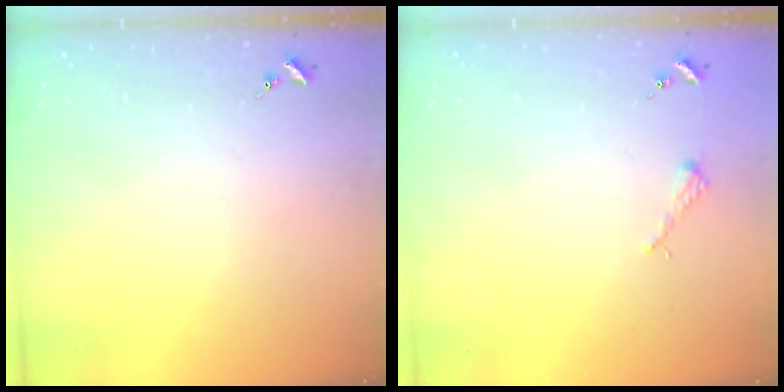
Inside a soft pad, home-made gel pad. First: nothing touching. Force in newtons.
{"total": 2.2, "press": 2.2, "slide": 0.3}